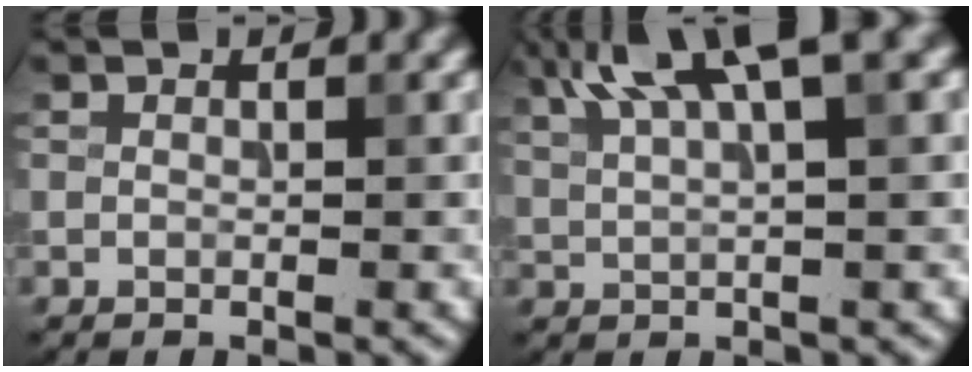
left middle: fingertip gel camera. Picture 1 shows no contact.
{"total": 8.0, "force": [4.6, 2.0, 6.2], "torque": [-0.101, 0.023, 0.077]}